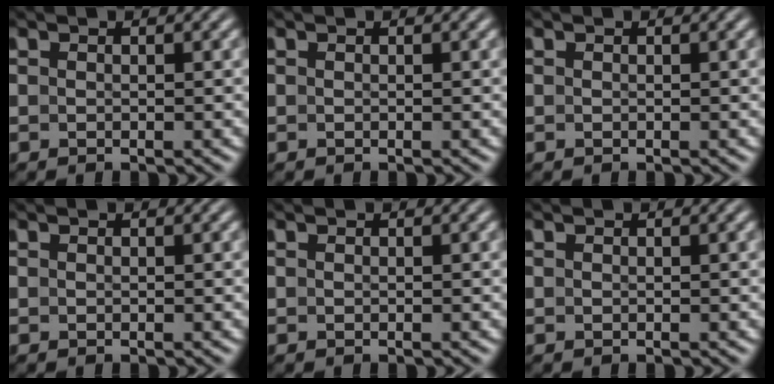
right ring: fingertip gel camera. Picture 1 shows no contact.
{"total": 0.0}
{"total": 0.0}
{"total": 0.0}
{"total": 0.0}
{"total": 0.0}